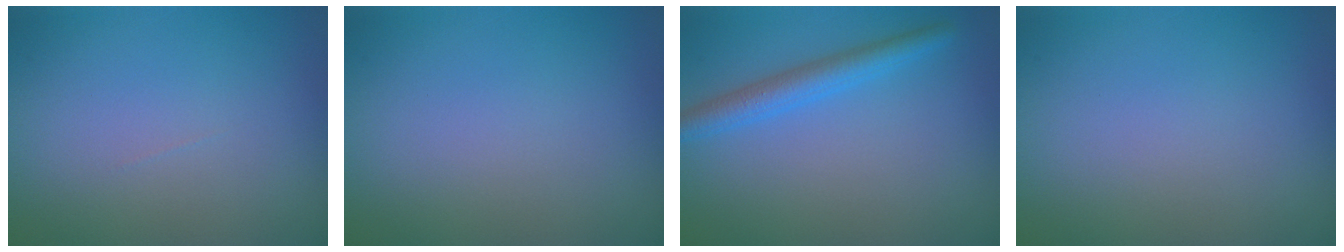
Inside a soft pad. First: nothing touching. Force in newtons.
{"total": 0.0}
{"total": 3.0, "press": 3.0, "slide": 0.2}
{"total": 0.0}